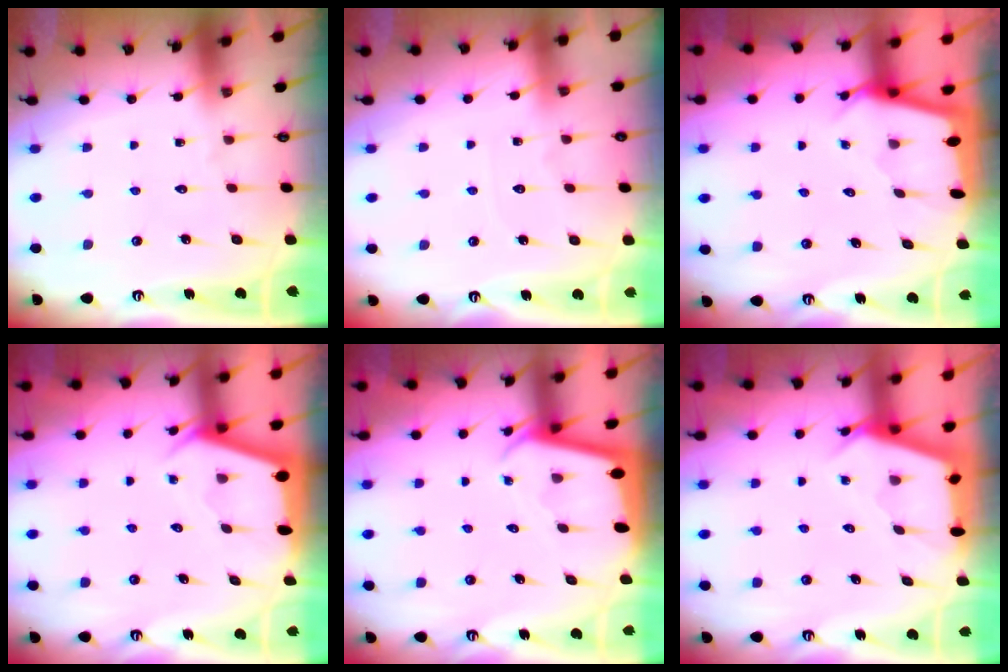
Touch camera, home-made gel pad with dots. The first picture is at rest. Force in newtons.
{"total": 2.9, "press": 2.9, "slide": 0.4}
{"total": 2.3, "press": 2.3, "slide": 0.3}
{"total": 2.2, "press": 2.2, "slide": 0.3}
{"total": 2.1, "press": 2.1, "slide": 0.1}
{"total": 2.7, "press": 2.7, "slide": 0.3}